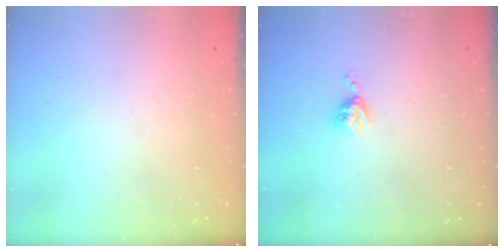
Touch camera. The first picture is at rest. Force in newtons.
{"total": 3.6, "press": 3.6, "slide": 0.4}